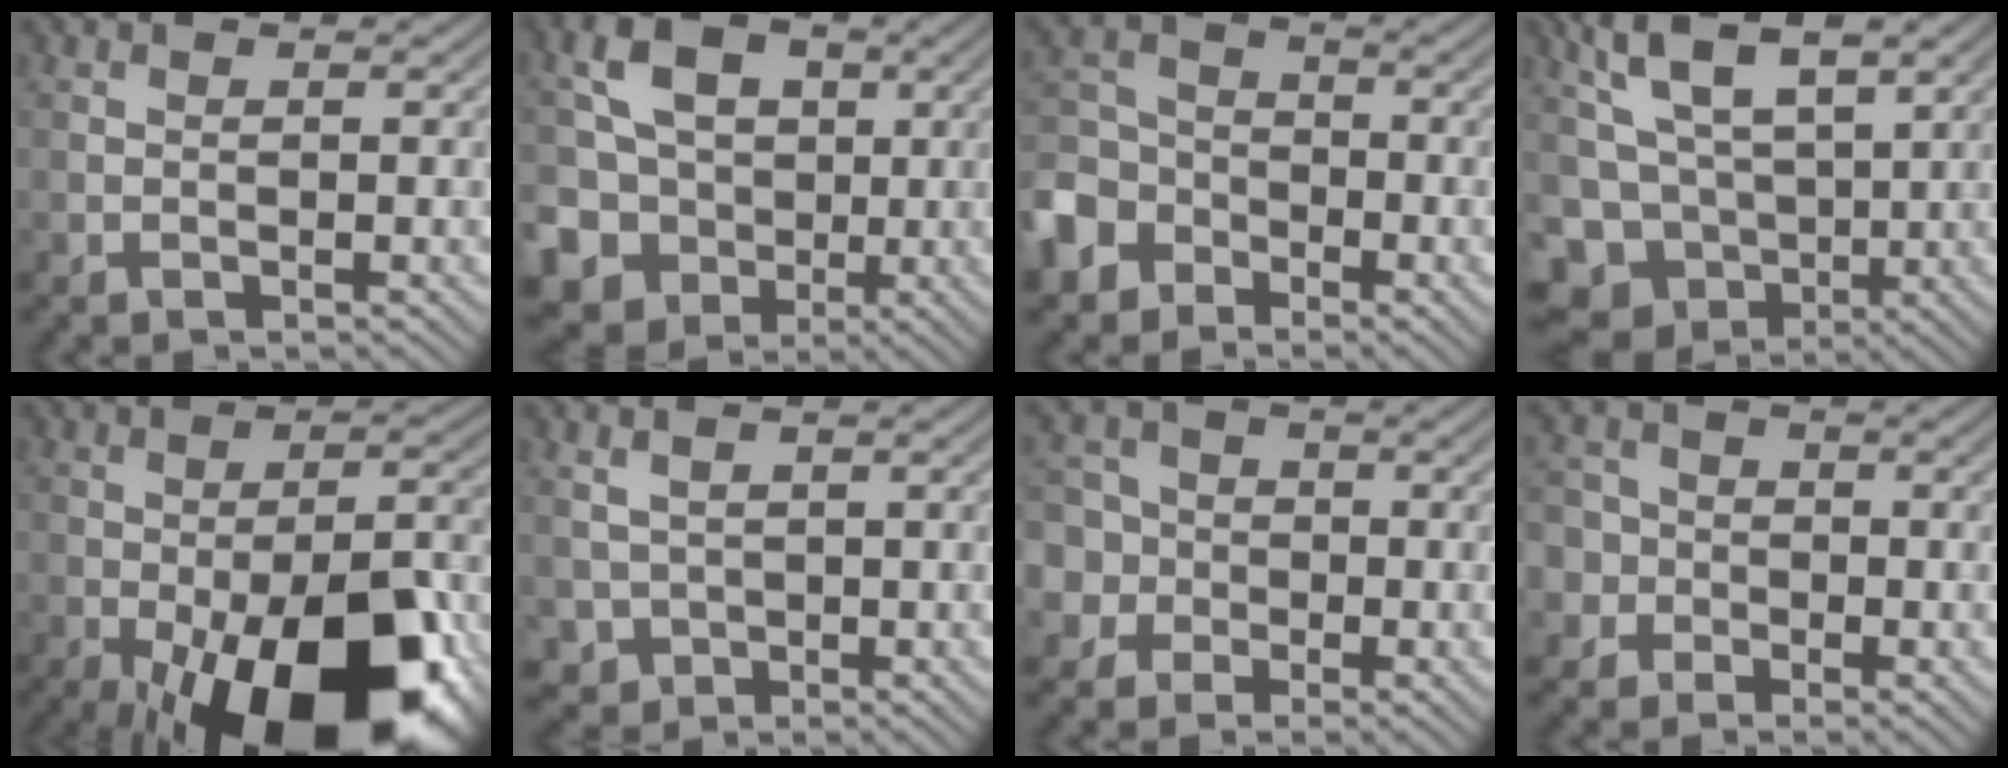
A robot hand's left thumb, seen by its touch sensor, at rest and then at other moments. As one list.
[{"total": 9.1, "force": [0.3, 8.1, 4.2], "torque": [-0.097, -0.010, -0.014]}, {"total": 8.5, "force": [-4.8, 6.1, 3.3], "torque": [-0.094, -0.012, -0.114]}, {"total": 10.4, "force": [2.6, 7.1, 7.2], "torque": [-0.170, -0.012, 0.055]}, {"total": 22.5, "force": [-11.3, 9.6, 16.9], "torque": [-0.228, -0.046, -0.156]}, {"total": 2.4, "force": [0.7, 2.1, 0.8], "torque": [-0.029, -0.006, 0.017]}, {"total": 8.1, "force": [-1.1, 7.5, 2.7], "torque": [-0.086, 0.005, -0.059]}, {"total": 6.0, "force": [-1.2, 5.6, 1.7], "torque": [-0.046, 0.008, -0.053]}]